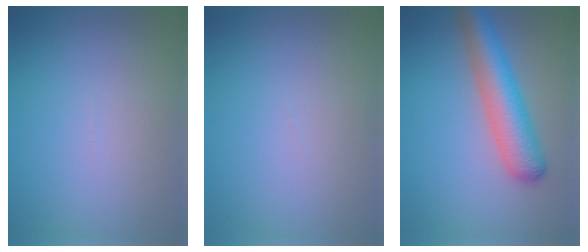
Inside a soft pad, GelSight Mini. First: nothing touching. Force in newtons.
{"total": 0.0}
{"total": 5.7, "press": 5.7, "slide": 0.2}